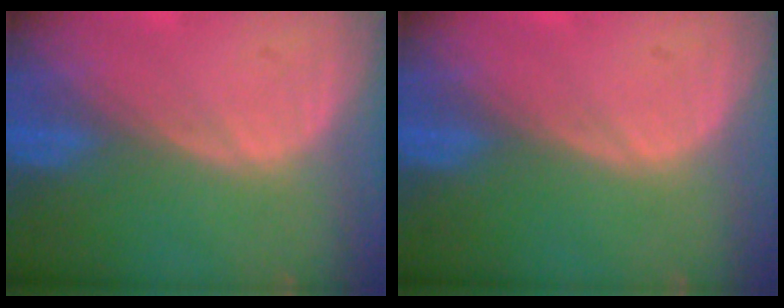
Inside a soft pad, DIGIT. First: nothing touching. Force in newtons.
{"total": 0.0}